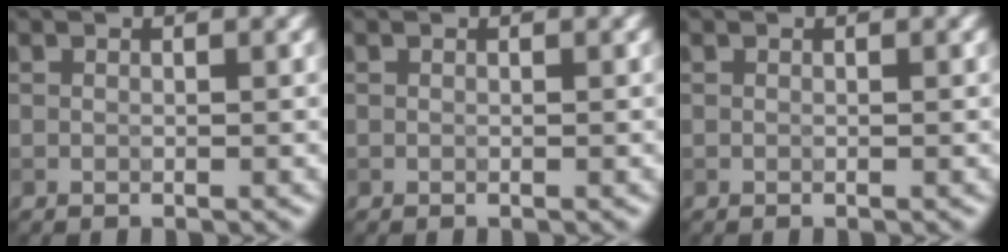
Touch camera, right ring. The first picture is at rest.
{"total": 0.0}
{"total": 0.0}